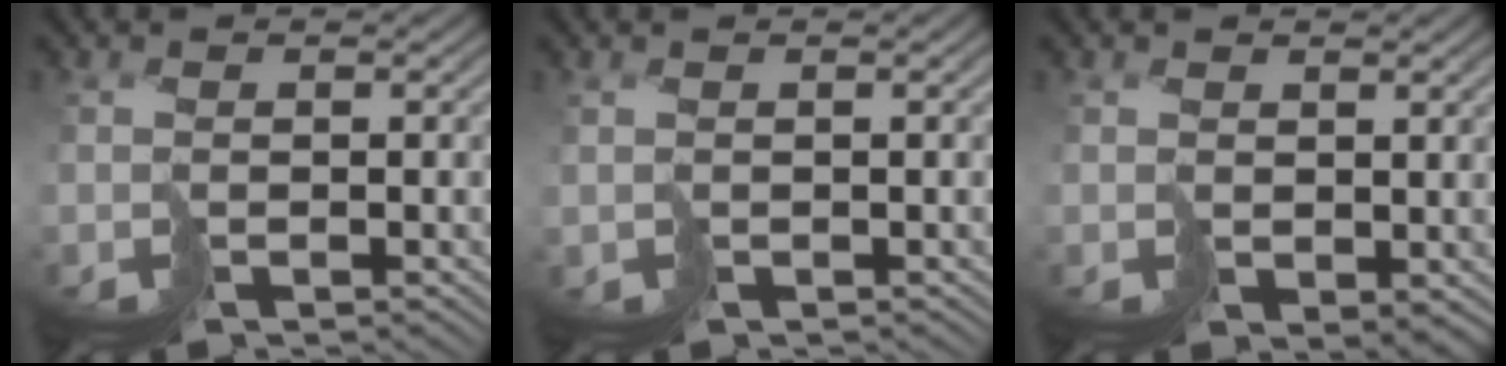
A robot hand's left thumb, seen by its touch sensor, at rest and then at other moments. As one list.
[{"total": 0.9, "force": [0.4, 0.6, 0.5], "torque": [-0.014, -0.005, 0.012]}, {"total": 2.6, "force": [0.5, 1.7, 1.9], "torque": [-0.037, -0.007, 0.017]}]